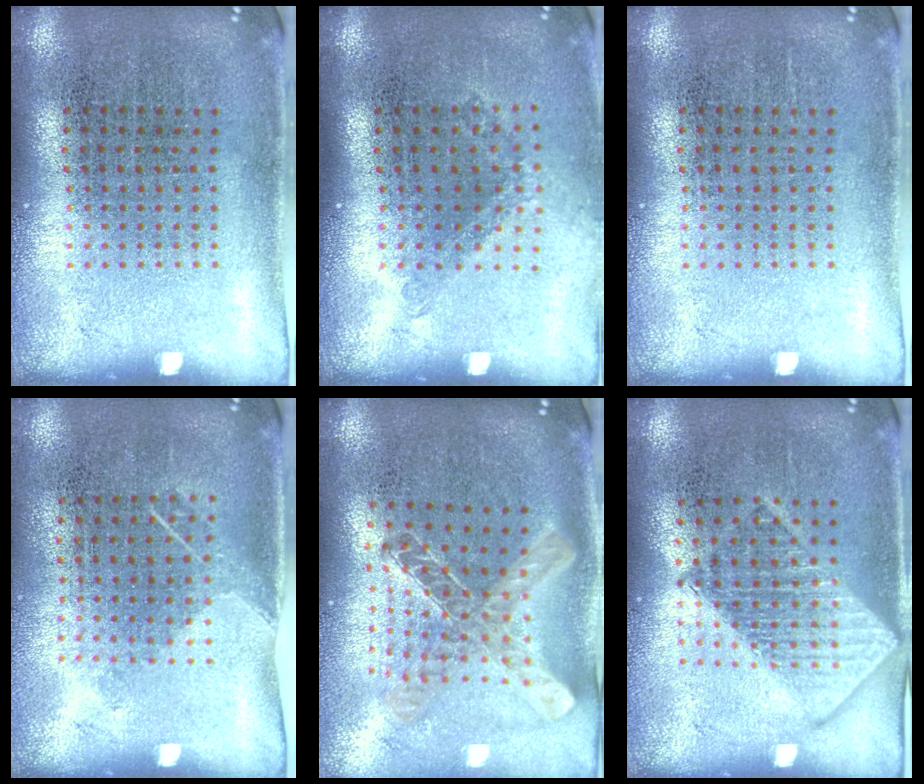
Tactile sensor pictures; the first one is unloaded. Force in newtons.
{"total": 1.2, "press": 0.9, "slide": 0.8}
{"total": 0.0}
{"total": 1.2, "press": 0.9, "slide": 0.8}
{"total": 1.2, "press": 1.1, "slide": 0.5}
{"total": 2.0, "press": 1.9, "slide": 0.2}